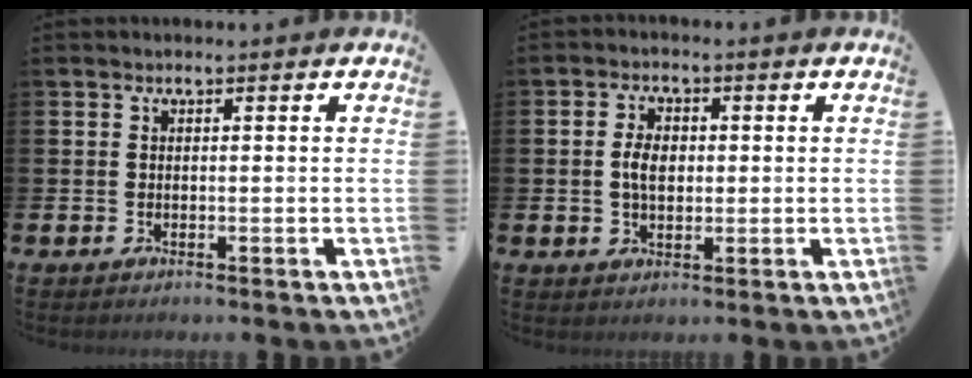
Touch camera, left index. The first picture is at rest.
{"total": 3.7, "force": [0.3, 2.4, 2.8], "torque": [-0.034, 0.001, -0.001]}